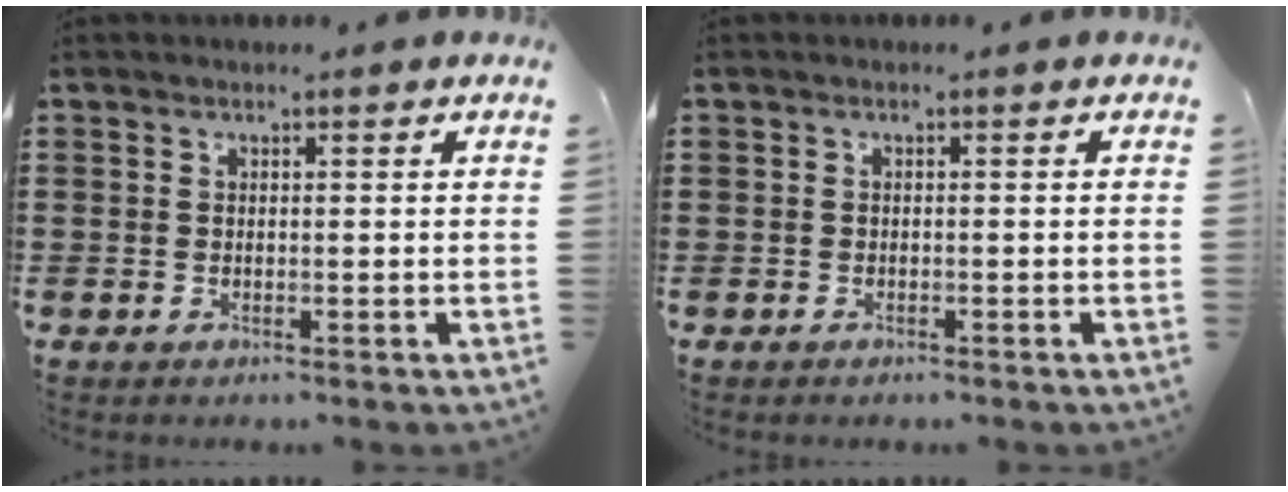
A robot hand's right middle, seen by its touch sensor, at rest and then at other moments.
{"total": 0.7, "force": [-0.6, 0.4, 0.0], "torque": [-0.001, 0.001, -0.013]}